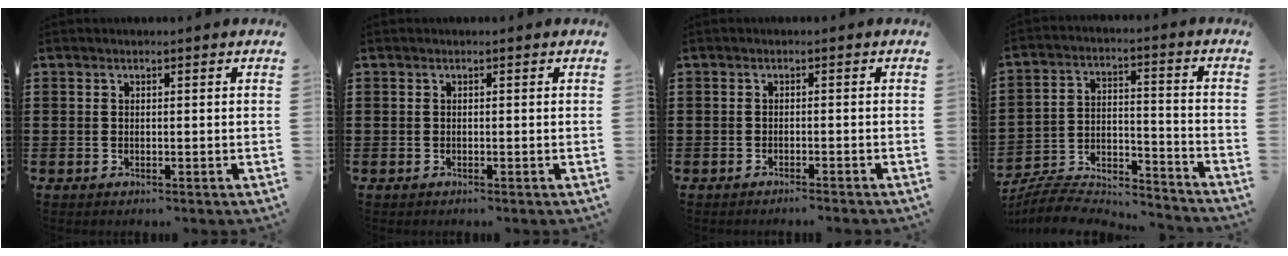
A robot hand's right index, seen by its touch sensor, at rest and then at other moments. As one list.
[{"total": 0.0}, {"total": 1.1, "force": [-1.0, -0.2, 0.2], "torque": [-0.005, 0.001, -0.021]}, {"total": 6.6, "force": [-6.3, 1.3, 1.2], "torque": [-0.028, 0.003, -0.128]}]